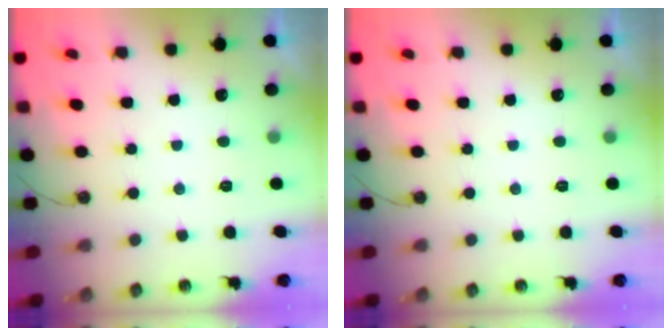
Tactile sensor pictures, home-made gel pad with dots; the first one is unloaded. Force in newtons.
{"total": 0.0}